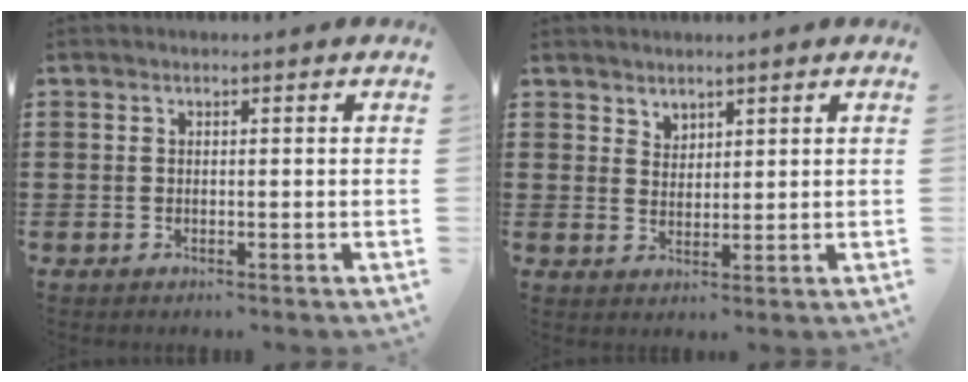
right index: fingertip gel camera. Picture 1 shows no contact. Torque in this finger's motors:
{"motor_torque": [-0.21, 0.36, 0.02, -0.01]}